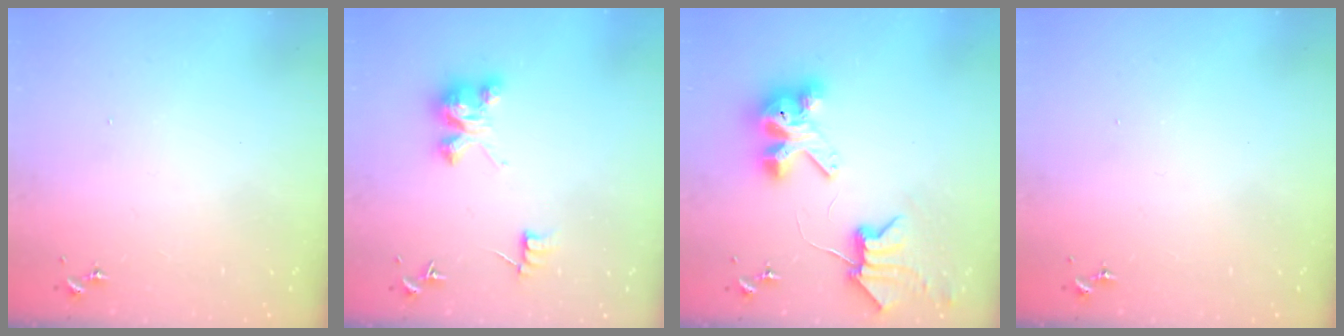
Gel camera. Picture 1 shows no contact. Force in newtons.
{"total": 7.2, "press": 7.2, "slide": 0.6}
{"total": 9.1, "press": 9.1, "slide": 1.1}
{"total": 0.0}